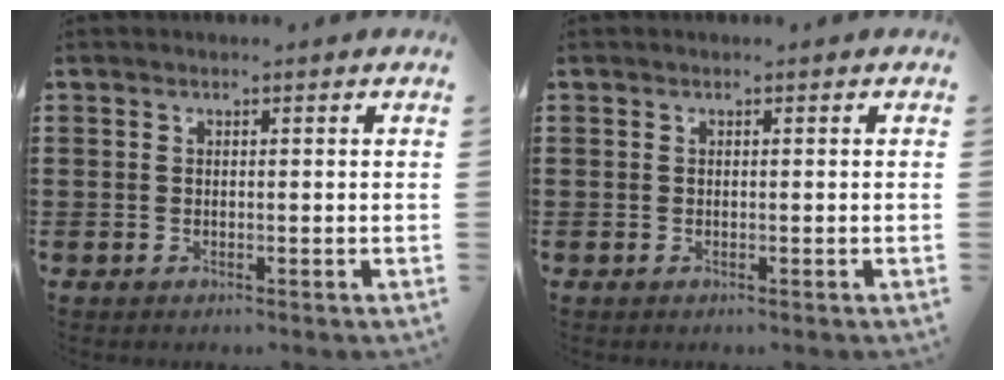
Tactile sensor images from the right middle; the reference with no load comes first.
{"total": 0.0}